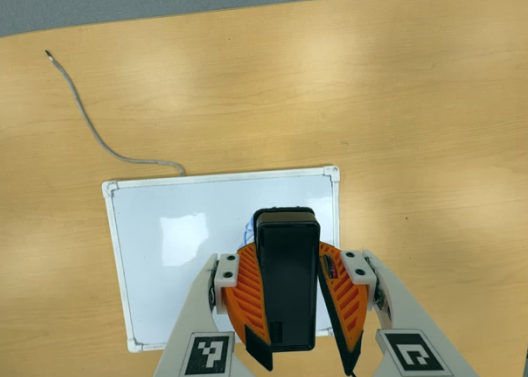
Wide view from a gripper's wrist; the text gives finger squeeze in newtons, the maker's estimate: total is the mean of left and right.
{"total": 11.5, "left": 10.6, "right": 12.3}